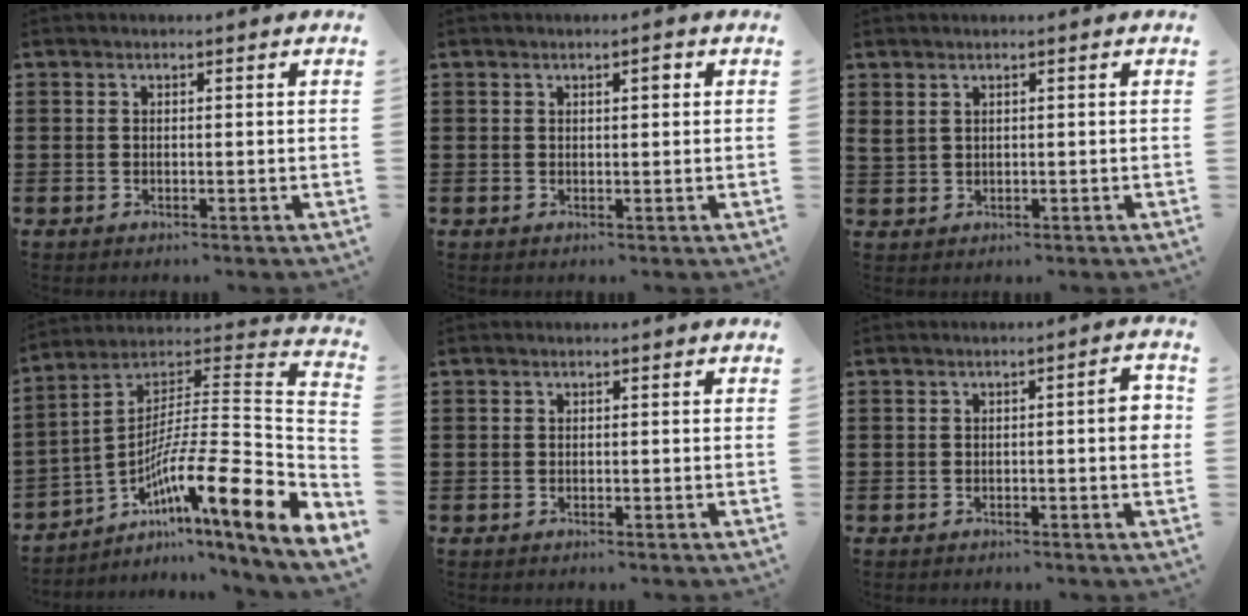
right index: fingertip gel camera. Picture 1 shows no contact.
{"total": 1.3, "force": [0.5, 0.3, 1.2], "torque": [-0.022, 0.006, 0.006]}
{"total": 1.2, "force": [1.0, 0.5, 0.5], "torque": [-0.014, 0.001, 0.018]}
{"total": 12.7, "force": [-5.6, 0.2, 11.4], "torque": [-0.169, -0.042, -0.115]}
{"total": 0.0}
{"total": 3.3, "force": [-0.5, 0.7, 3.2], "torque": [-0.037, -0.003, -0.014]}